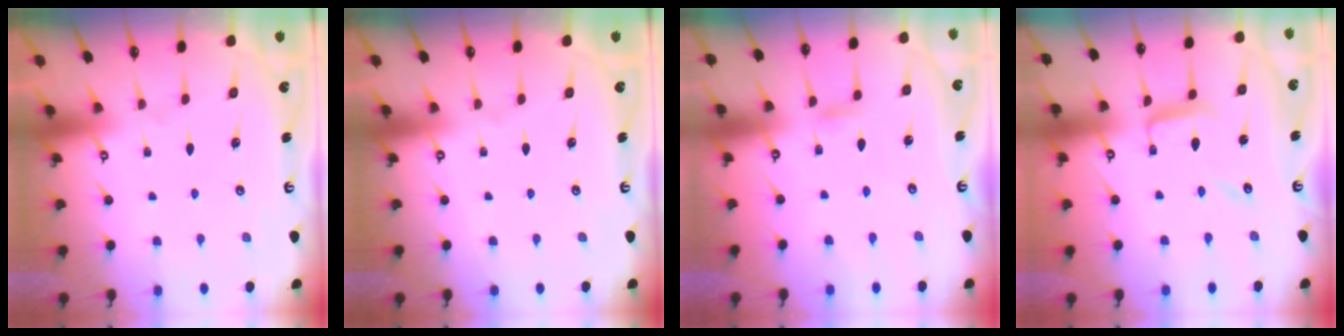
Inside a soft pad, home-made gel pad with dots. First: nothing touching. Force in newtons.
{"total": 0.0}
{"total": 2.7, "press": 2.7, "slide": 0.2}
{"total": 8.8, "press": 8.7, "slide": 0.7}